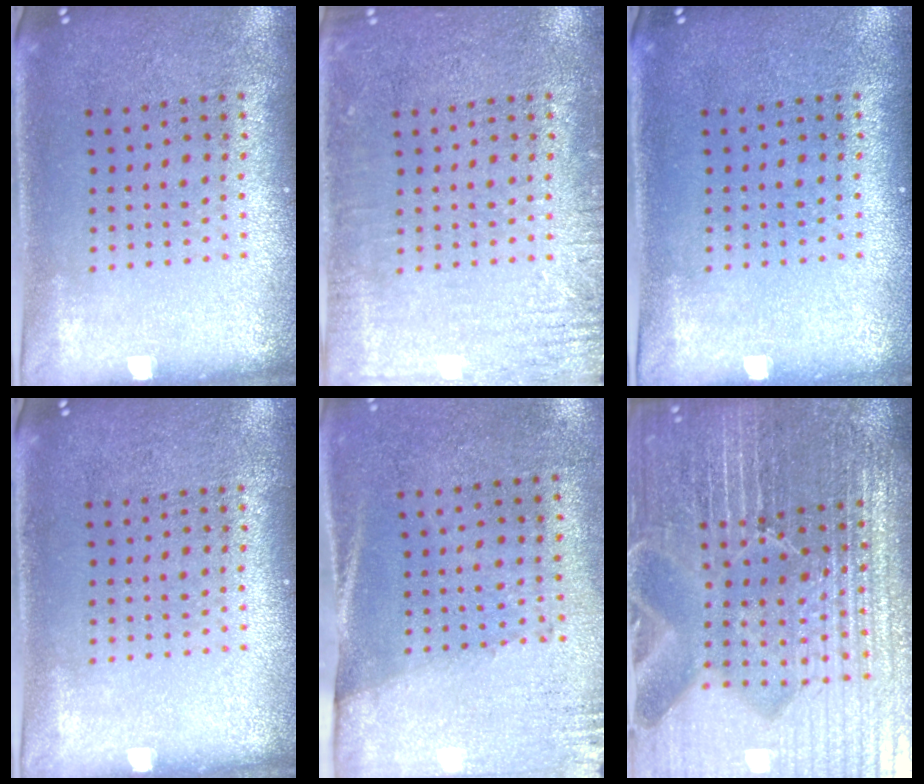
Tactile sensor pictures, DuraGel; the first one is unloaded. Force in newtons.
{"total": 2.8, "press": 2.8, "slide": 0.4}
{"total": 0.0}
{"total": 0.0}
{"total": 2.7, "press": 2.4, "slide": 1.4}
{"total": 7.2, "press": 6.3, "slide": 3.4}